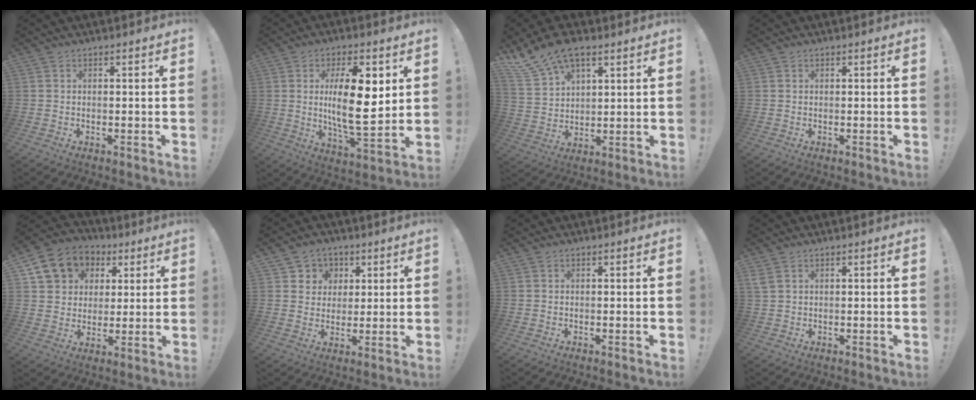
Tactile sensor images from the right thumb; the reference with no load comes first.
{"total": 17.1, "force": [3.1, 5.9, 15.8], "torque": [-0.261, -0.015, 0.036]}
{"total": 11.7, "force": [8.0, 5.9, 6.2], "torque": [-0.121, -0.037, 0.156]}
{"total": 0.0}
{"total": 11.9, "force": [5.1, 10.0, 4.0], "torque": [-0.055, -0.026, 0.106]}
{"total": 6.6, "force": [1.8, 6.3, 0.8], "torque": [-0.008, -0.016, 0.037]}
{"total": 0.0}
{"total": 2.2, "force": [1.3, 1.1, 1.5], "torque": [-0.032, 0.000, 0.025]}